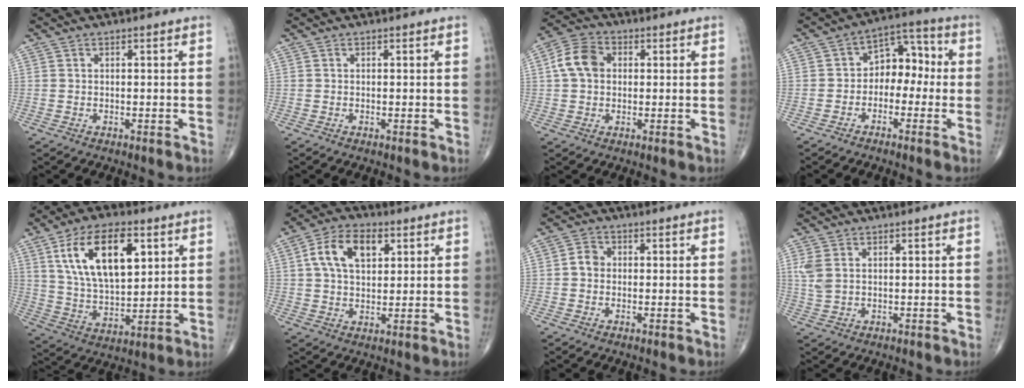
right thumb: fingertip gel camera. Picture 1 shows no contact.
{"total": 0.0}
{"total": 7.4, "force": [1.0, 5.6, 4.8], "torque": [-0.084, 0.017, 0.010]}
{"total": 8.2, "force": [-1.1, 5.8, 5.6], "torque": [-0.048, 0.042, -0.035]}
{"total": 17.7, "force": [6.6, 8.8, 13.9], "torque": [-0.226, -0.020, 0.125]}
{"total": 10.4, "force": [3.3, 6.2, 7.7], "torque": [-0.125, 0.006, 0.054]}
{"total": 2.7, "force": [-0.1, 2.4, 1.4], "torque": [-0.015, 0.009, -0.009]}
{"total": 3.3, "force": [1.1, 2.0, 2.4], "torque": [-0.062, 0.003, 0.030]}